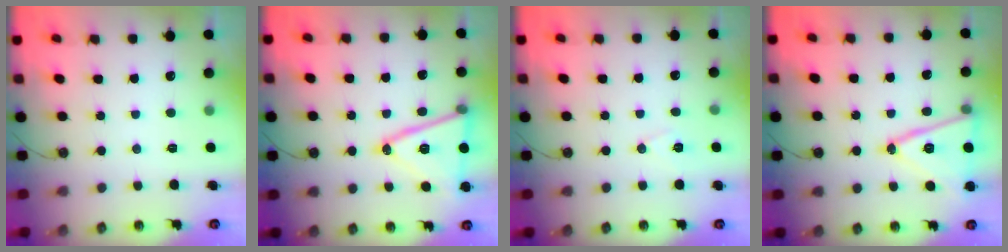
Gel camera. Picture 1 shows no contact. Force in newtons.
{"total": 17.3, "press": 16.9, "slide": 3.6}
{"total": 6.8, "press": 5.1, "slide": 4.5}
{"total": 15.4, "press": 15.0, "slide": 3.4}